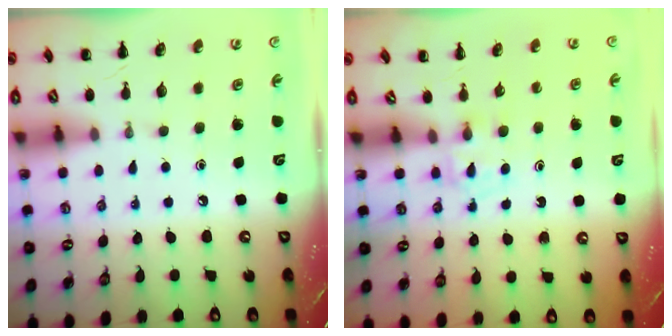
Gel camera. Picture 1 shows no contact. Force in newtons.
{"total": 3.8, "press": 3.6, "slide": 1.2}